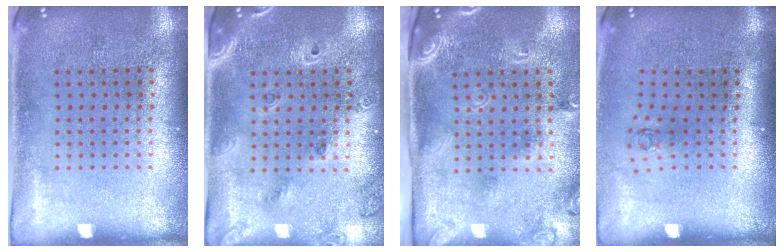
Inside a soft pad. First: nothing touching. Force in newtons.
{"total": 1.5, "press": 1.4, "slide": 0.5}
{"total": 2.5, "press": 1.7, "slide": 1.9}
{"total": 0.7, "press": 0.3, "slide": 0.6}